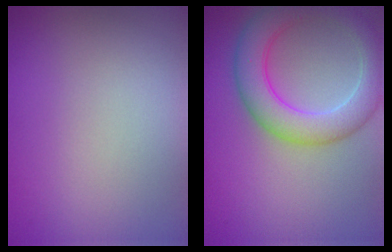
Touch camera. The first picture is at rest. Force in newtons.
{"total": 5.6, "press": 5.6, "slide": 0.2}